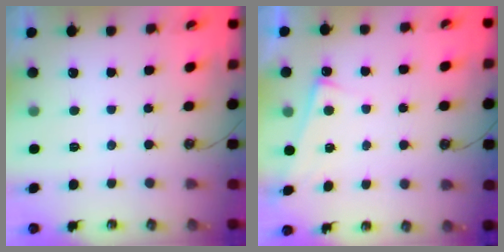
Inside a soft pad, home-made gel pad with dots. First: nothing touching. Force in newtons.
{"total": 4.5, "press": 4.5, "slide": 0.3}